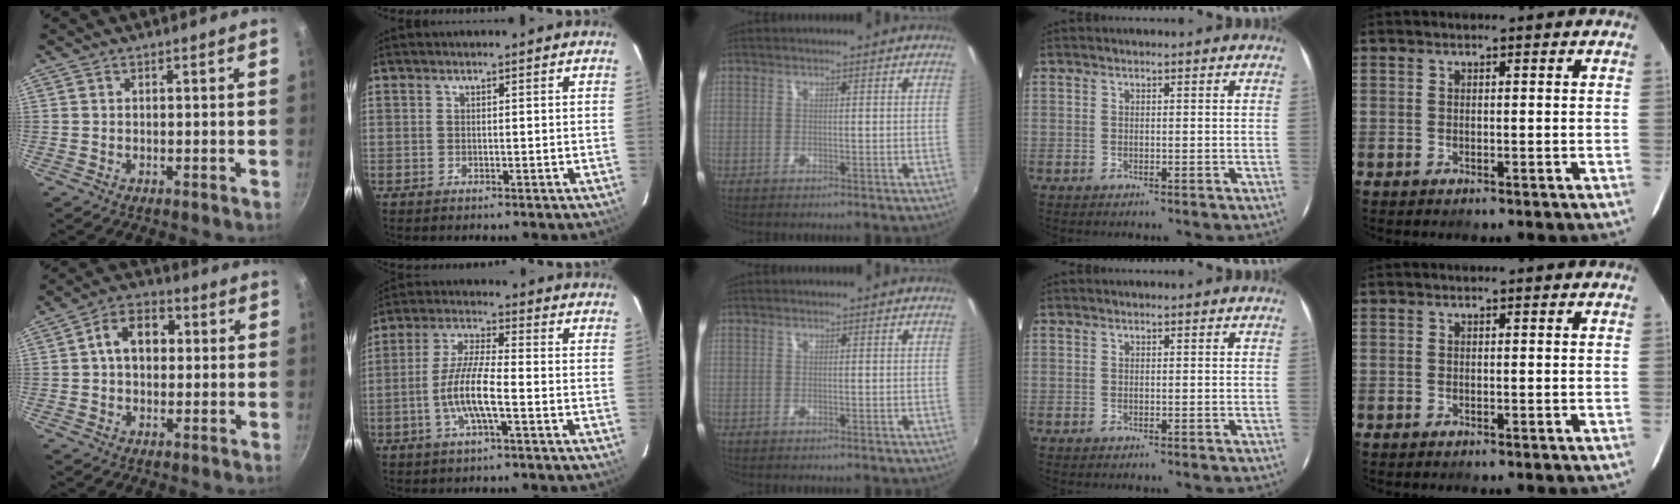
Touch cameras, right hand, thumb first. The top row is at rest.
{"thumb": {"total": 8.9, "force": [1.2, 6.4, 6.1], "torque": [-0.063, 0.021, 0.007]}, "index": {"total": 8.8, "force": [-3.0, 1.2, 8.2], "torque": [-0.169, -0.001, -0.059]}}